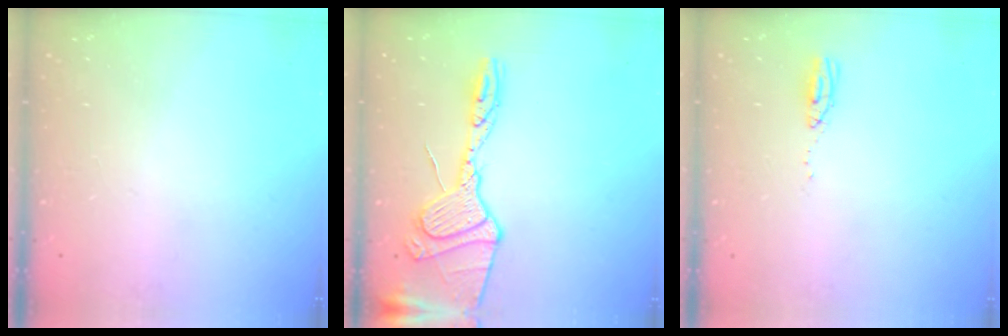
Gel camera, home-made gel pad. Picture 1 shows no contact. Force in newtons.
{"total": 15.8, "press": 15.7, "slide": 1.4}
{"total": 3.7, "press": 3.4, "slide": 1.5}